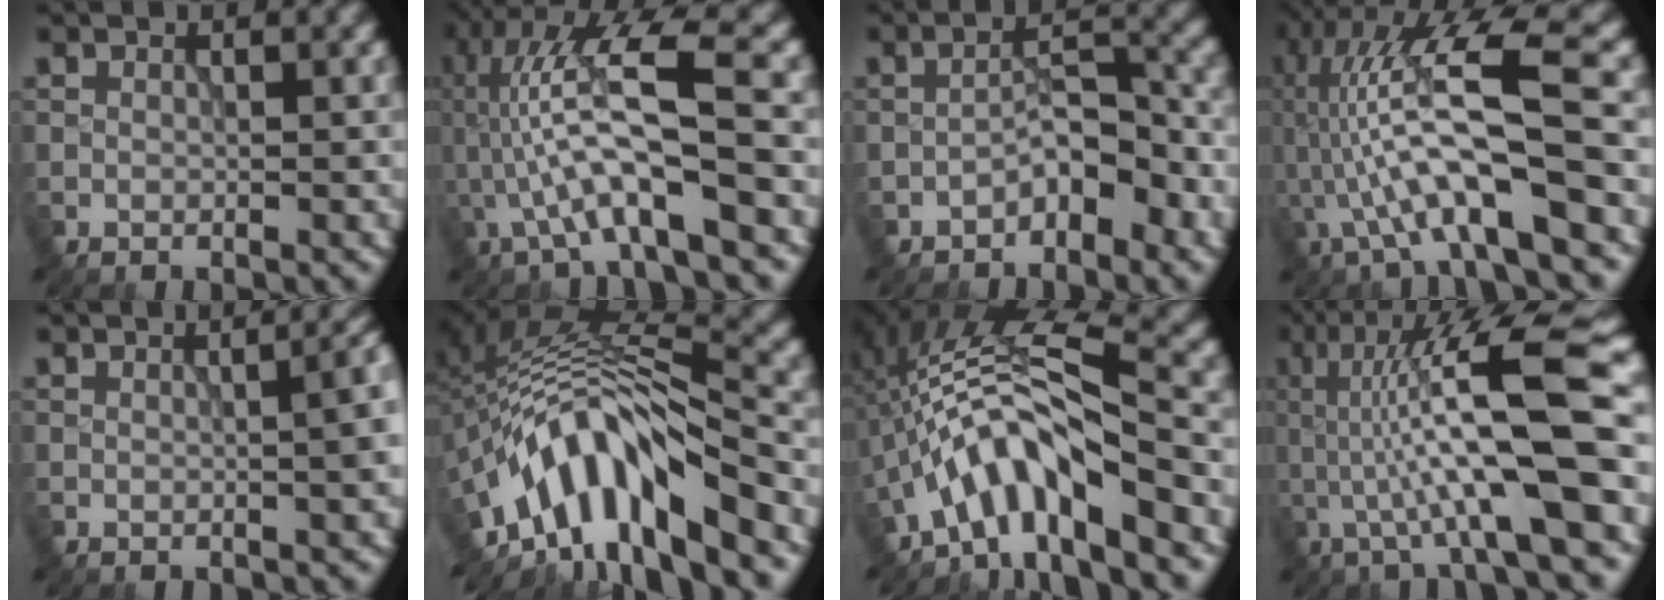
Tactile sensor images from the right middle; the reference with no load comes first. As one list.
[{"total": 8.6, "force": [-1.2, 1.8, 8.4], "torque": [-0.165, 0.023, -0.025]}, {"total": 3.7, "force": [-2.2, 1.4, 2.7], "torque": [-0.036, 0.020, -0.040]}, {"total": 10.7, "force": [-1.8, 2.3, 10.3], "torque": [-0.198, 0.028, -0.035]}, {"total": 6.6, "force": [0.4, 3.4, 5.6], "torque": [-0.006, 0.027, -0.005]}, {"total": 10.6, "force": [-6.3, 2.8, 8.1], "torque": [-0.124, 0.017, -0.113]}, {"total": 7.7, "force": [-3.7, 1.9, 6.5], "torque": [-0.112, 0.022, -0.071]}, {"total": 12.7, "force": [-0.1, 2.3, 12.5], "torque": [-0.201, 0.028, -0.007]}]